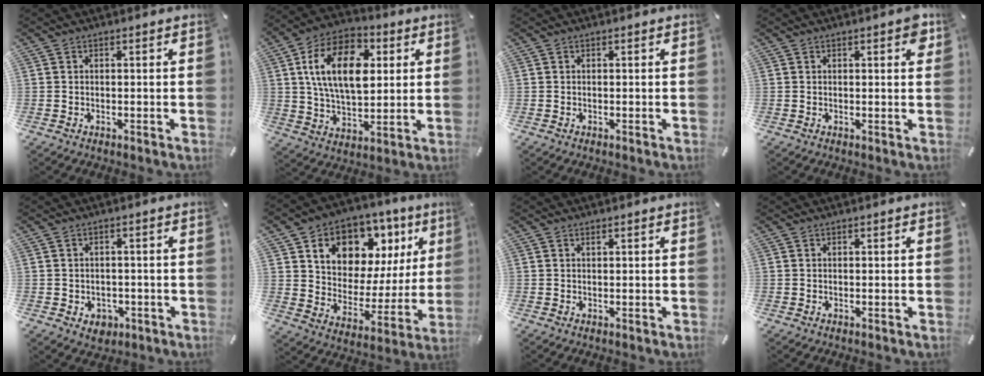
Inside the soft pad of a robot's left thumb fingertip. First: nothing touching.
{"total": 17.3, "force": [4.4, 10.8, 12.7], "torque": [-0.241, 0.006, 0.075]}
{"total": 0.0}
{"total": 3.0, "force": [1.3, 1.1, 2.5], "torque": [-0.029, -0.004, 0.016]}
{"total": 3.7, "force": [-1.2, 3.1, 1.5], "torque": [-0.018, 0.003, -0.022]}
{"total": 10.9, "force": [6.3, 8.1, 3.5], "torque": [-0.053, -0.062, 0.112]}
{"total": 0.6, "force": [0.3, 0.1, 0.5], "torque": [-0.009, 0.001, 0.005]}
{"total": 0.0}